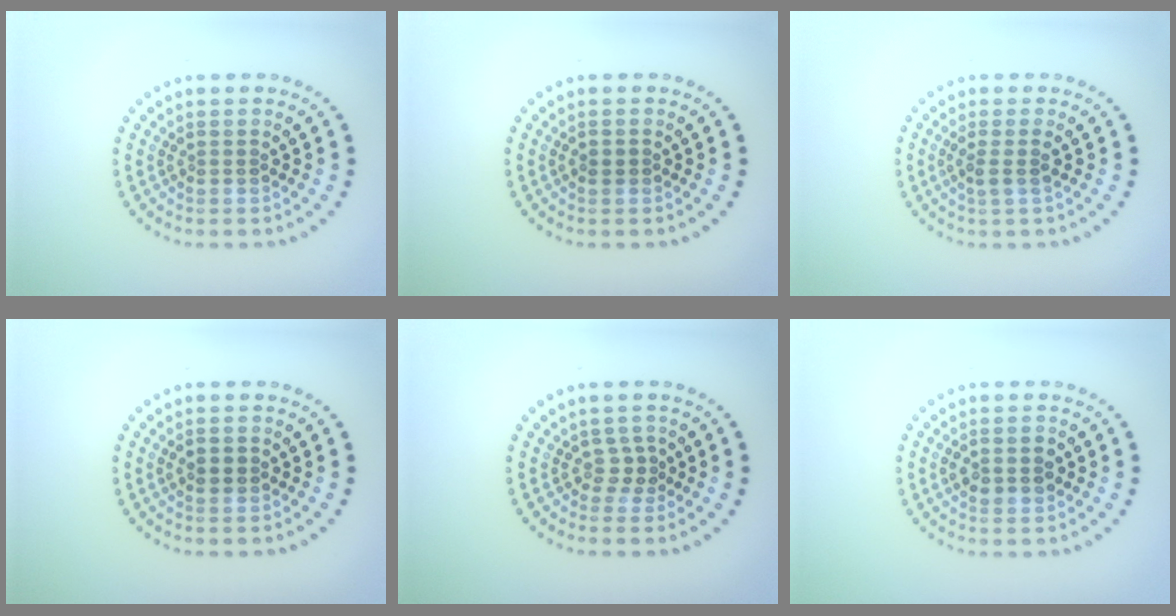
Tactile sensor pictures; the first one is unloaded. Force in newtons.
{"total": 0.9, "press": 0.8, "slide": 0.3}
{"total": 1.6, "press": 1.4, "slide": 0.9}
{"total": 1.8, "press": 1.8, "slide": 0.1}
{"total": 1.4, "press": 0.9, "slide": 1.1}
{"total": 2.8, "press": 2.8, "slide": 0.1}